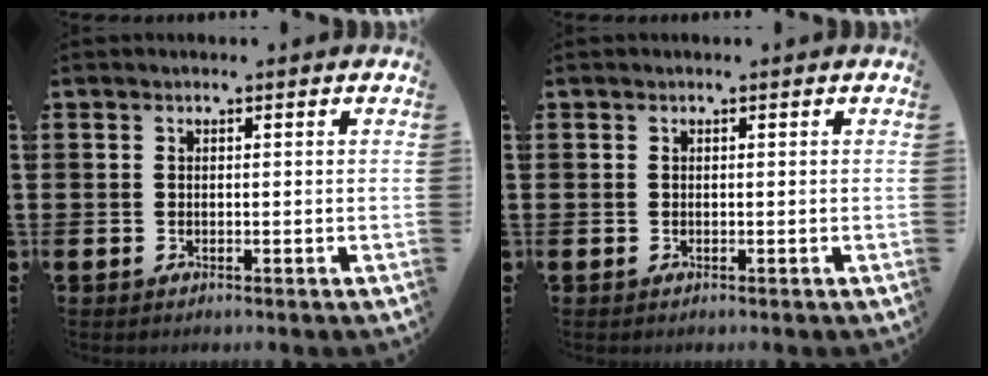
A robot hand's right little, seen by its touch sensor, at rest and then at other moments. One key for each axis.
{"total": 0.0}